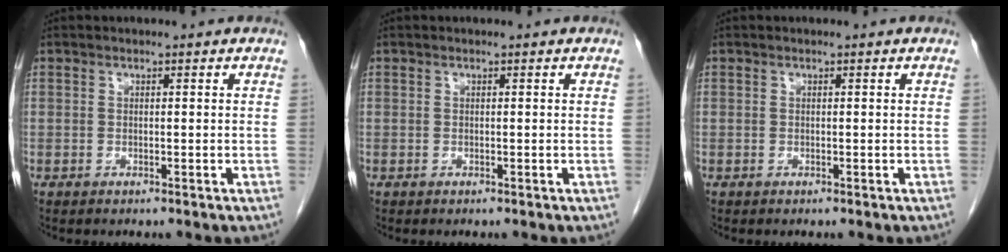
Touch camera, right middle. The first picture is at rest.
{"total": 0.0}
{"total": 0.0}